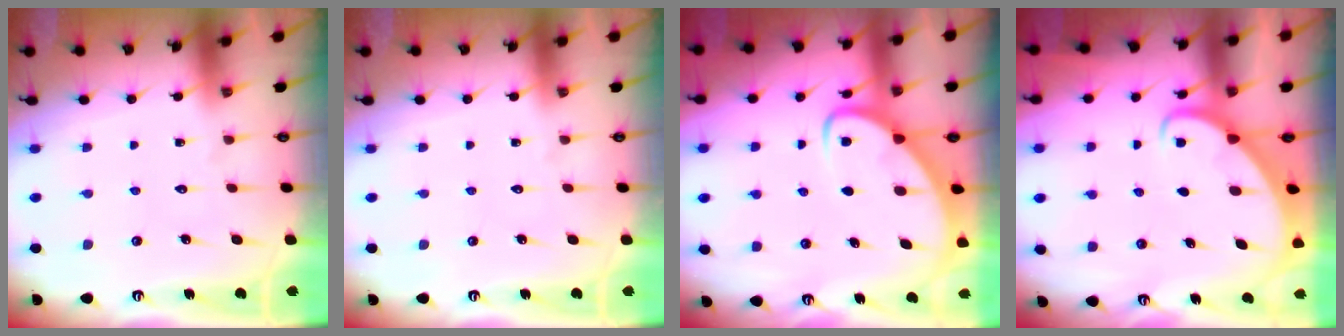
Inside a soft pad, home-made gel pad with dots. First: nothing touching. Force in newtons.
{"total": 0.0}
{"total": 3.8, "press": 3.8, "slide": 0.4}
{"total": 2.7, "press": 2.6, "slide": 0.4}